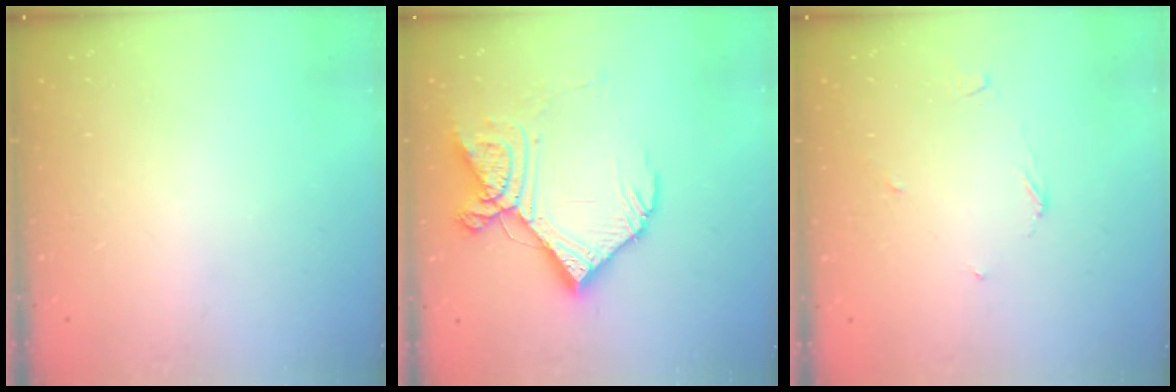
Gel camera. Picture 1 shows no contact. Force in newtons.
{"total": 17.2, "press": 17.0, "slide": 2.2}
{"total": 2.8, "press": 2.8, "slide": 0.2}